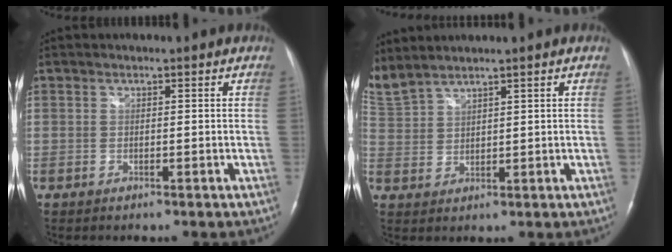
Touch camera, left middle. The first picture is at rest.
{"total": 6.9, "force": [6.3, 0.5, 2.7], "torque": [-0.089, 0.013, 0.142]}